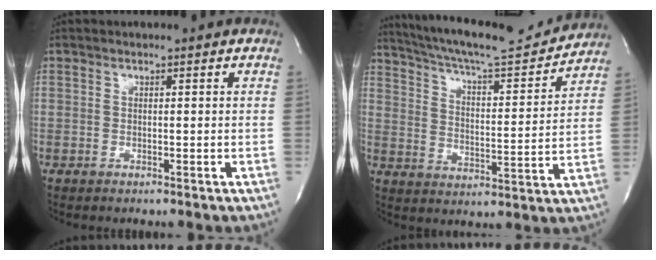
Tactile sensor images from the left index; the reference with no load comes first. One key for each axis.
{"total": 18.2, "fx": 17.0, "fy": 1.5, "fz": 6.4, "tx": -0.112, "ty": -0.013, "tz": 0.251}